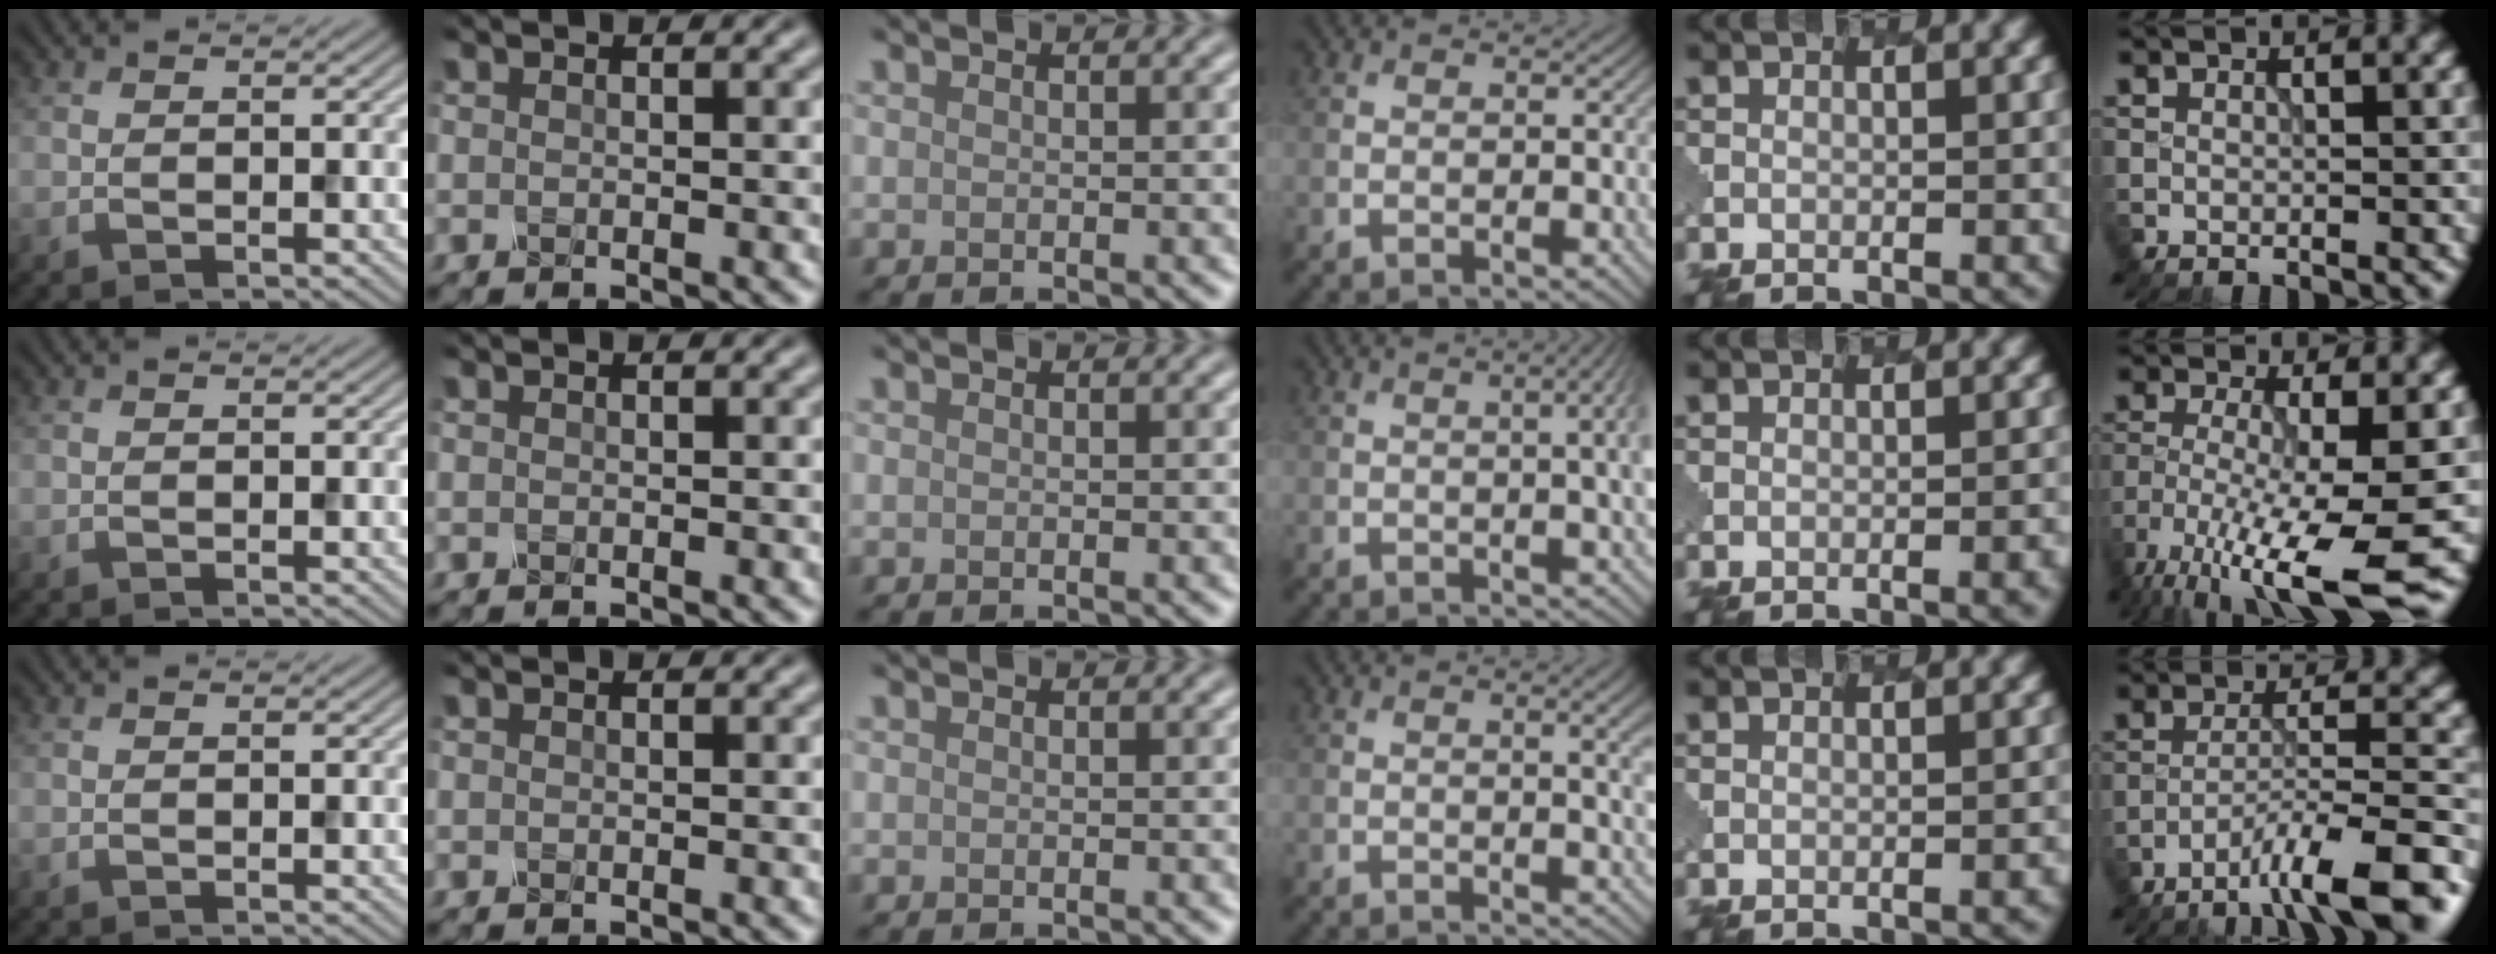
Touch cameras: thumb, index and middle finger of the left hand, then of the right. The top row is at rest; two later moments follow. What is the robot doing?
{"motion": "pour", "object": "mug"}